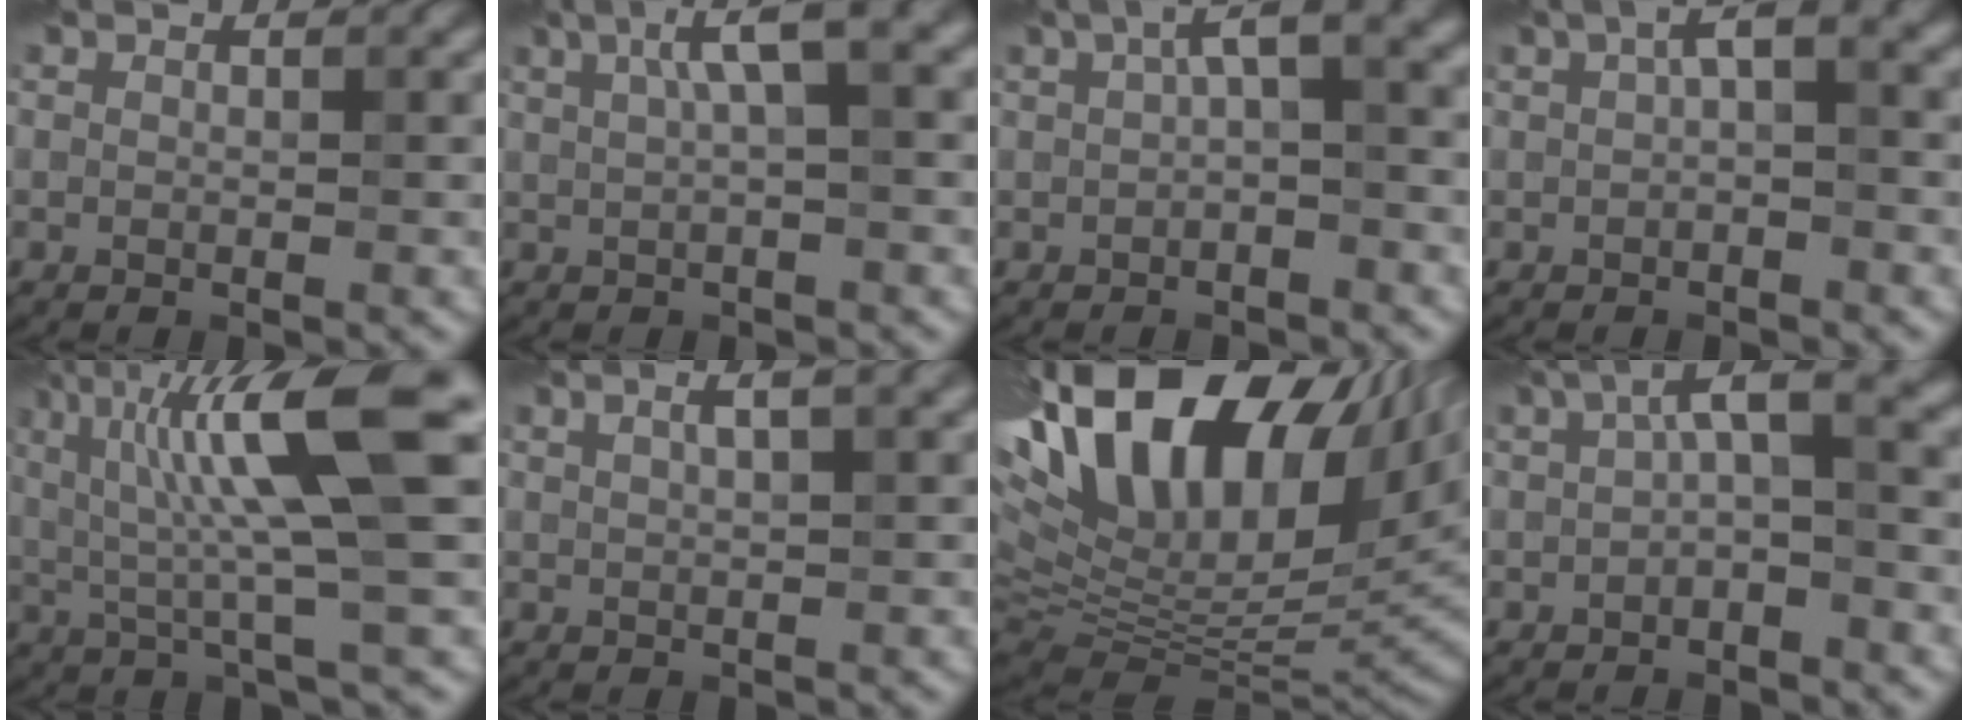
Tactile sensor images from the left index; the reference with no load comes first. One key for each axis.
{"total": 4.8, "fx": 1.8, "fy": 1.0, "fz": 4.3, "tx": -0.068, "ty": 0.017, "tz": 0.026}
{"total": 4.2, "fx": 1.3, "fy": 1.1, "fz": 3.9, "tx": -0.055, "ty": 0.018, "tz": 0.011}
{"total": 2.8, "fx": 0.9, "fy": 0.7, "fz": 2.6, "tx": -0.043, "ty": 0.015, "tz": 0.007}
{"total": 11.1, "fx": 2.9, "fy": 2.0, "fz": 10.5, "tx": -0.172, "ty": 0.008, "tz": 0.052}
{"total": 1.9, "fx": 1.1, "fy": 0.3, "fz": 1.5, "tx": -0.024, "ty": 0.006, "tz": 0.016}
{"total": 19.0, "fx": 7.4, "fy": 10.1, "fz": 14.4, "tx": -0.256, "ty": 0.022, "tz": 0.157}
{"total": 4.1, "fx": 0.7, "fy": 1.1, "fz": 3.9, "tx": -0.060, "ty": 0.018, "tz": 0.002}